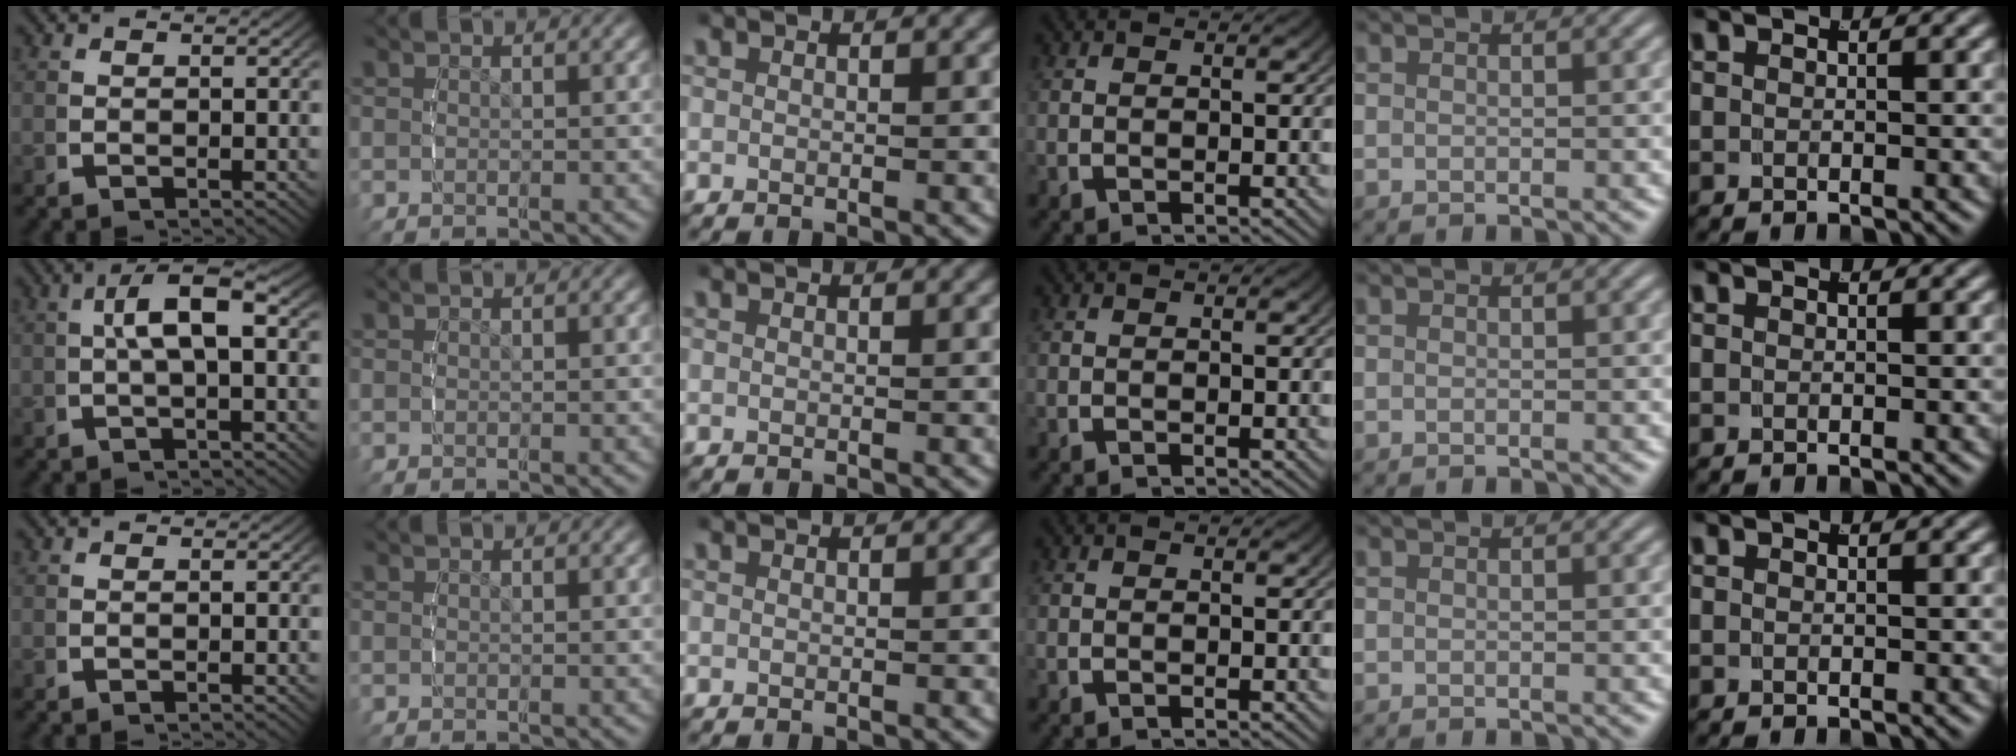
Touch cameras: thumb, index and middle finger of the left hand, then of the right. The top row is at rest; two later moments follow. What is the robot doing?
{"motion": "lift_and_place", "object": "legos"}